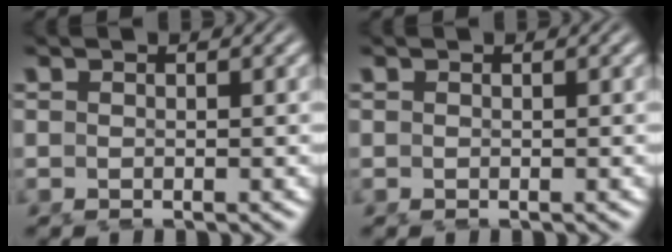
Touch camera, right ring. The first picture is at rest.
{"total": 0.0}